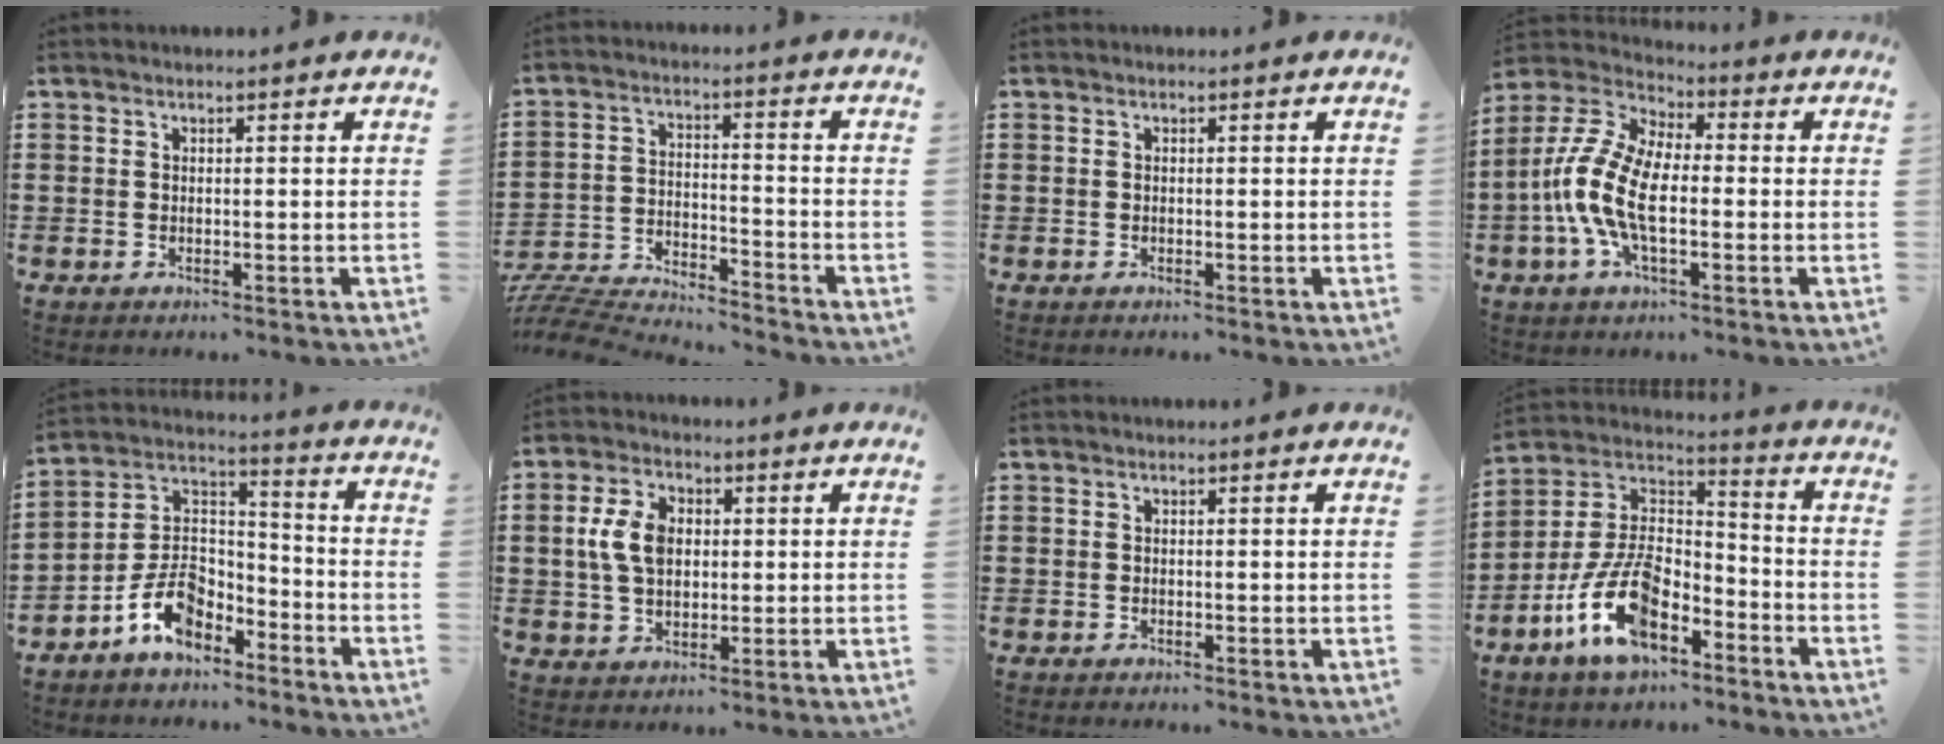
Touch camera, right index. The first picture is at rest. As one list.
[{"total": 6.3, "force": [-6.2, 0.0, 0.4], "torque": [-0.030, -0.007, -0.133]}, {"total": 0.0}, {"total": 11.1, "force": [-2.4, 5.1, 9.6], "torque": [-0.241, -0.013, -0.053]}, {"total": 8.9, "force": [-5.5, 5.2, 4.6], "torque": [-0.112, 0.010, -0.109]}, {"total": 6.7, "force": [0.8, 4.6, 4.8], "torque": [-0.125, 0.010, 0.006]}, {"total": 0.0}, {"total": 12.8, "force": [-7.3, 5.6, 8.9], "torque": [-0.209, 0.007, -0.144]}]